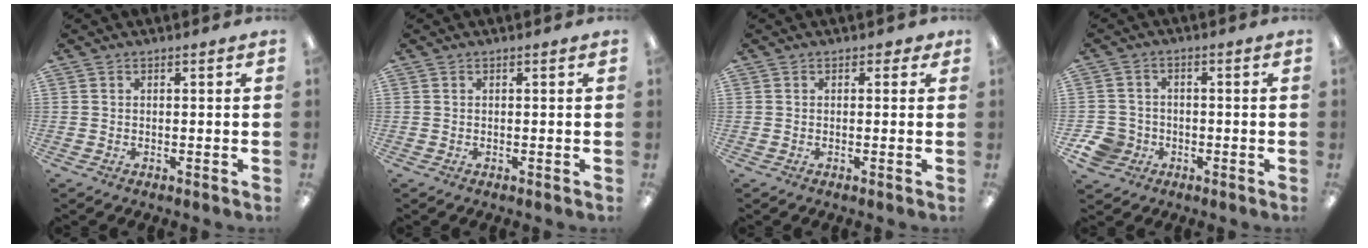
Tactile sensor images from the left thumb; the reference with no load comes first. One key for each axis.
{"total": 0.0}
{"total": 1.1, "fx": 0.4, "fy": 0.9, "fz": 0.6, "tx": -0.008, "ty": 0.001, "tz": 0.005}
{"total": 6.6, "fx": -2.6, "fy": 5.7, "fz": 2.0, "tx": -0.044, "ty": 0.019, "tz": -0.048}